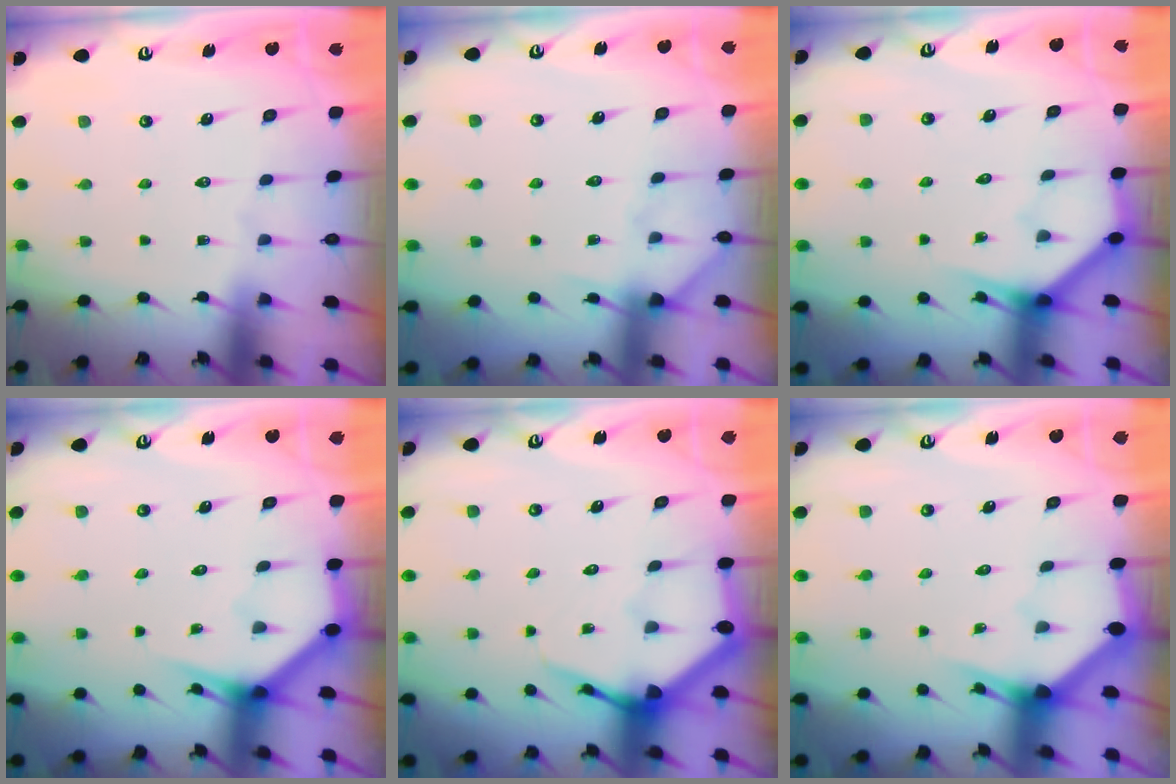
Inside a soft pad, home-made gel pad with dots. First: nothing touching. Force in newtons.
{"total": 5.9, "press": 5.9, "slide": 0.5}
{"total": 3.9, "press": 3.9, "slide": 0.4}
{"total": 3.6, "press": 3.6, "slide": 0.3}
{"total": 4.7, "press": 4.7, "slide": 0.6}
{"total": 3.0, "press": 3.0, "slide": 0.1}